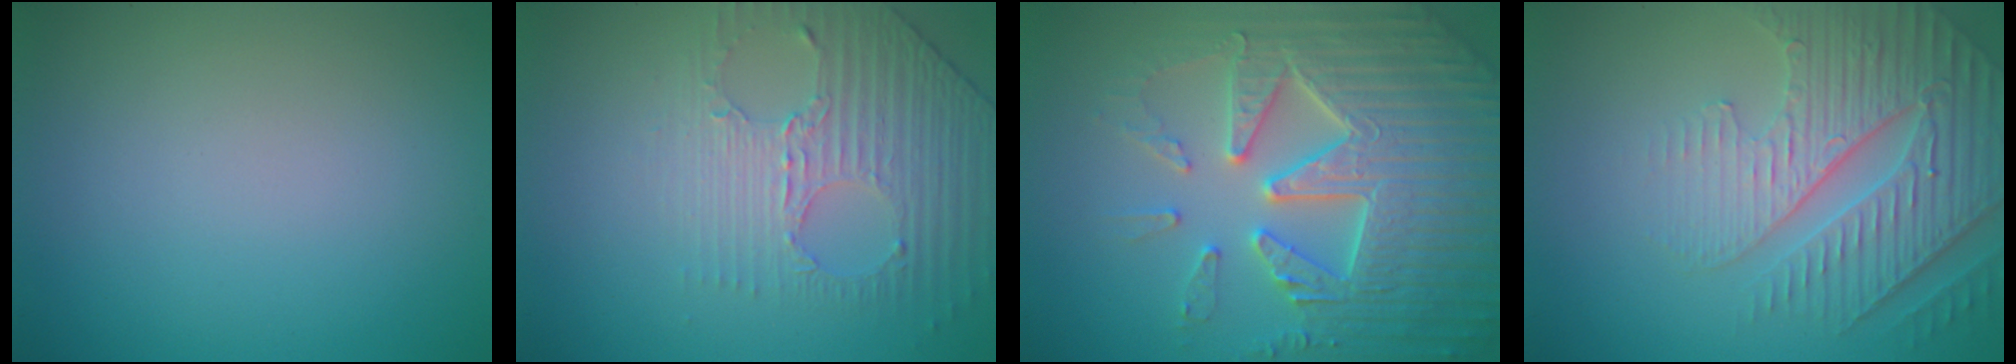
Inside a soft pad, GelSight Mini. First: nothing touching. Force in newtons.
{"total": 4.4, "press": 3.2, "slide": 3.0}
{"total": 7.7, "press": 7.6, "slide": 1.5}
{"total": 5.7, "press": 4.9, "slide": 3.0}